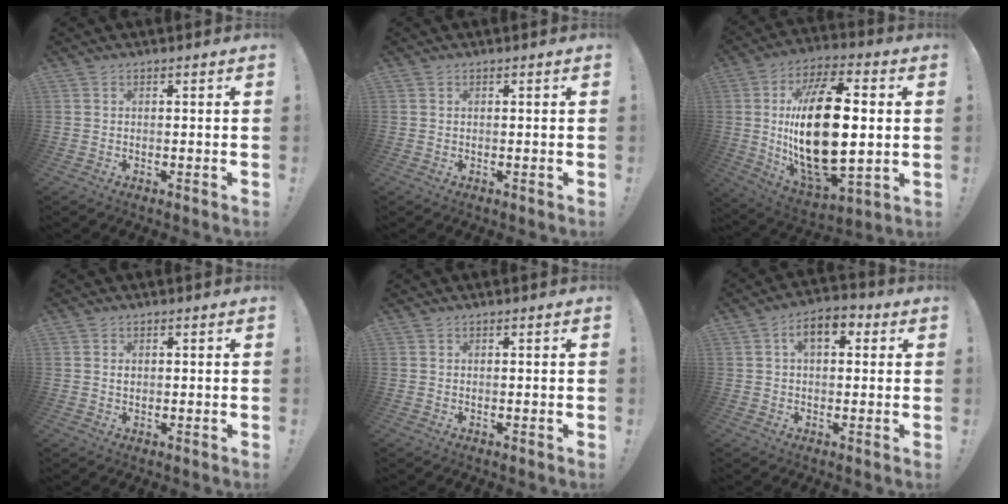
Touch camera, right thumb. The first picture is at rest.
{"total": 0.0}
{"total": 27.9, "force": [2.0, 13.9, 24.1], "torque": [-0.456, -0.012, 0.034]}
{"total": 0.6, "force": [0.2, 0.6, 0.1], "torque": [0.002, 0.002, 0.003]}
{"total": 0.0}
{"total": 7.2, "force": [2.1, 4.0, 5.6], "torque": [-0.076, 0.002, 0.034]}